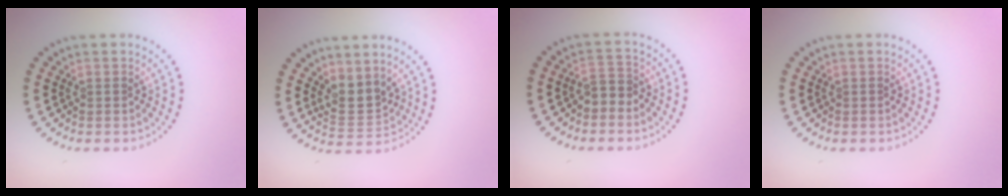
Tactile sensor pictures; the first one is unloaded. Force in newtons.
{"total": 2.8, "press": 2.4, "slide": 1.4}
{"total": 1.7, "press": 1.5, "slide": 0.9}
{"total": 0.0}